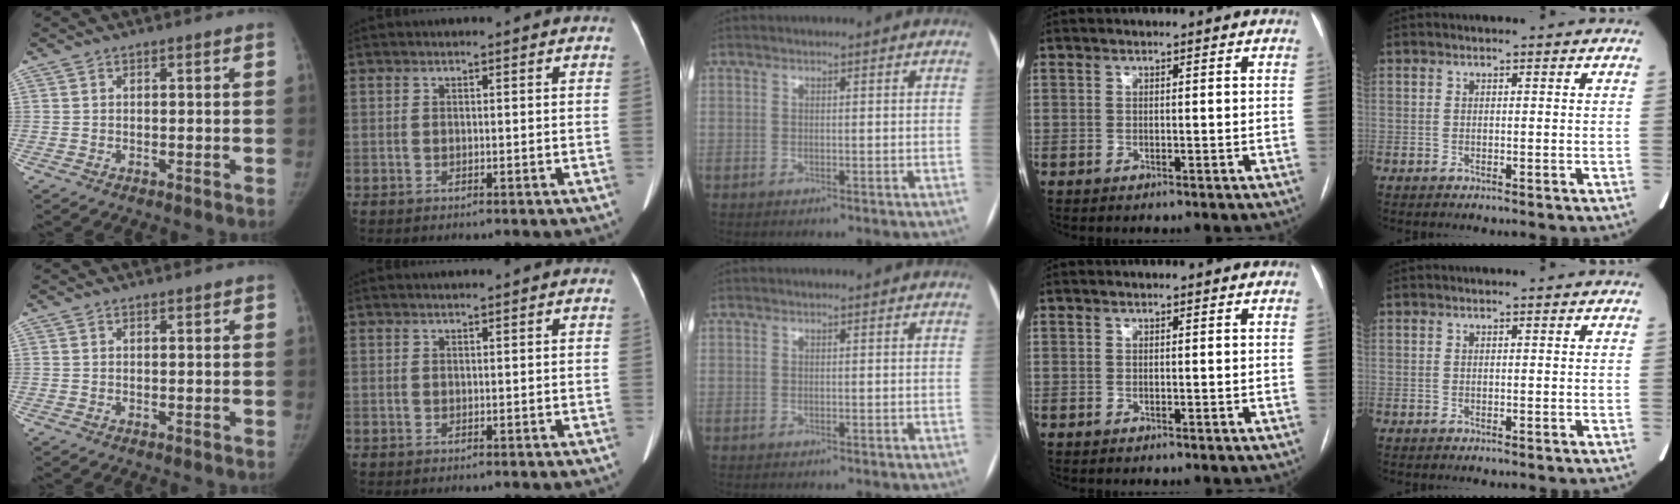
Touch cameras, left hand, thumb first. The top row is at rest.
{"thumb": {"total": 0.7, "force": [0.5, 0.2, 0.3], "torque": [-0.005, -0.003, 0.008]}, "index": {"total": 1.2, "force": [1.0, -0.2, 0.5], "torque": [-0.007, 0.014, 0.022]}}